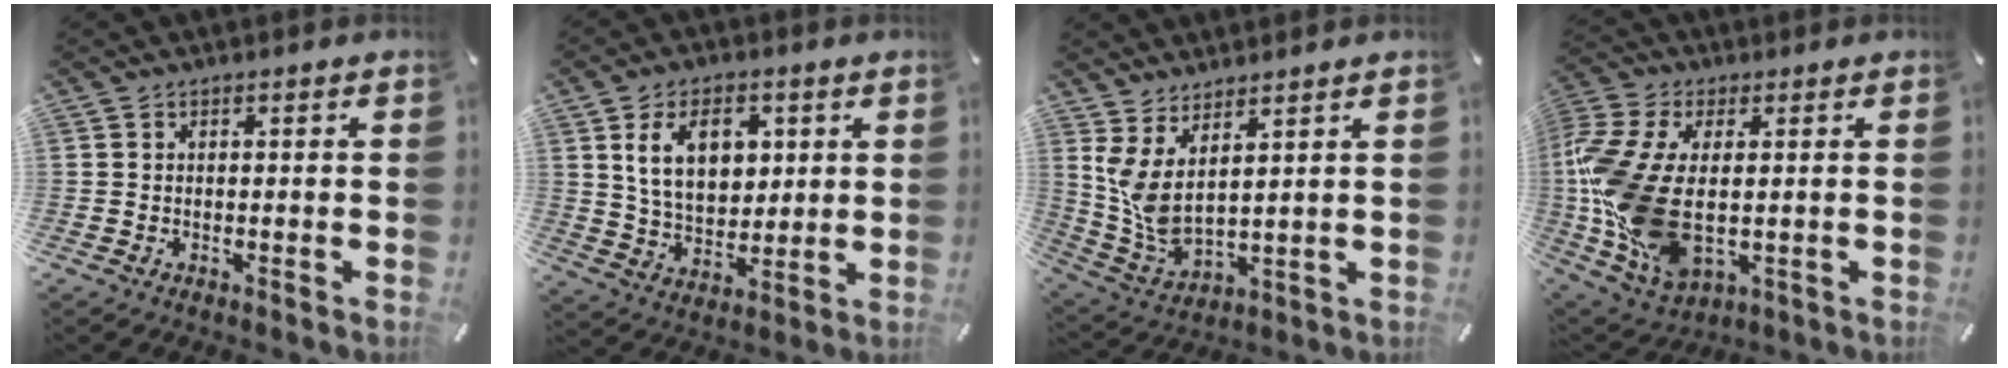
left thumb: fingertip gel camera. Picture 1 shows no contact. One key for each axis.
{"total": 11.7, "fx": 4.1, "fy": 8.1, "fz": 7.3, "tx": -0.129, "ty": 0.001, "tz": 0.071}
{"total": 6.8, "fx": 3.7, "fy": 2.4, "fz": 5.1, "tx": -0.133, "ty": -0.045, "tz": 0.065}
{"total": 16.8, "fx": -0.7, "fy": 10.0, "fz": 13.4, "tx": -0.312, "ty": -0.011, "tz": -0.010}